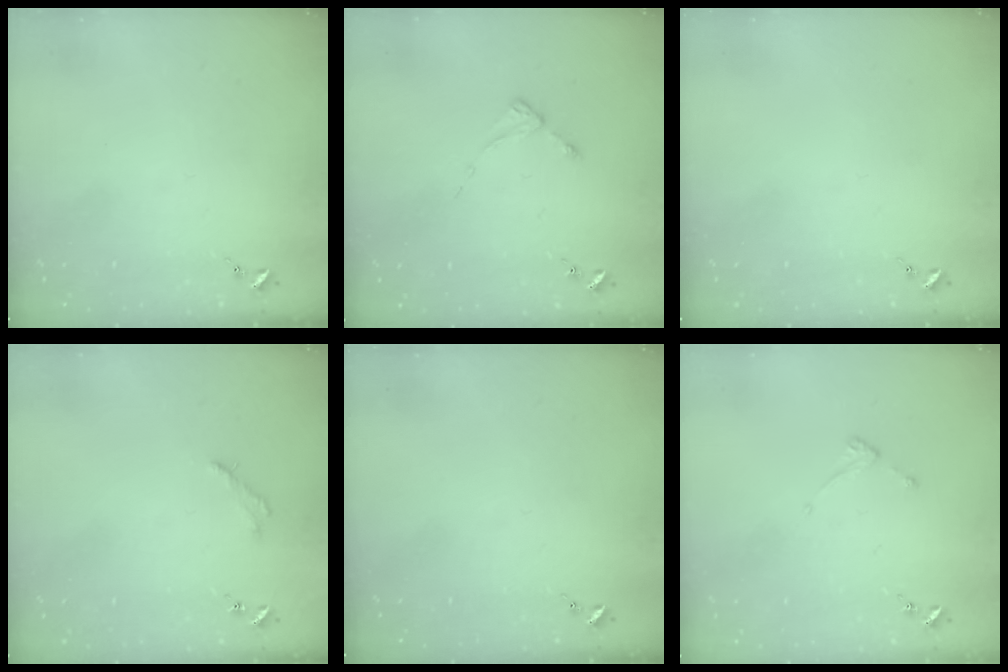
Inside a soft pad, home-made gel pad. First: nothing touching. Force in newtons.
{"total": 2.1, "press": 2.0, "slide": 0.4}
{"total": 0.0}
{"total": 2.5, "press": 2.5, "slide": 0.2}
{"total": 0.0}
{"total": 3.5, "press": 3.5, "slide": 0.3}